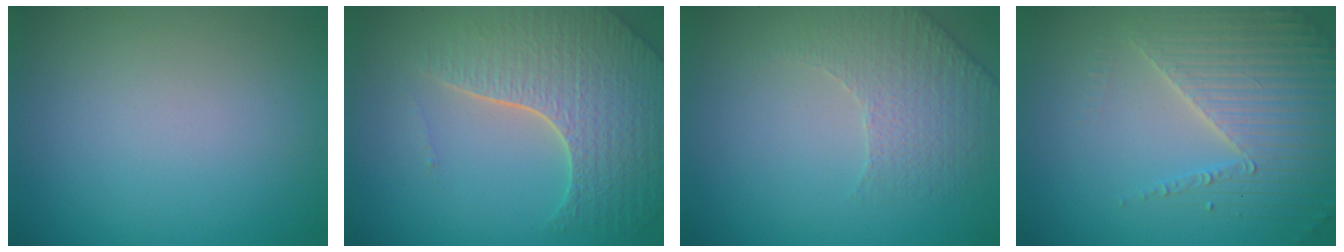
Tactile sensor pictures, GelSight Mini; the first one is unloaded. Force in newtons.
{"total": 7.6, "press": 5.6, "slide": 5.1}
{"total": 2.2, "press": 2.0, "slide": 1.0}
{"total": 4.3, "press": 4.3, "slide": 0.6}